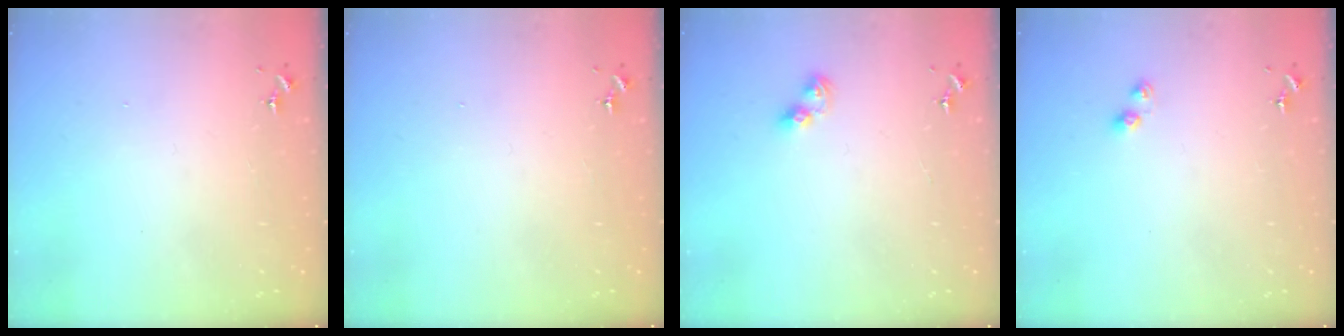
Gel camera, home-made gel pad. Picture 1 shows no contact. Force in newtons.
{"total": 0.0}
{"total": 5.9, "press": 5.9, "slide": 0.9}
{"total": 4.1, "press": 4.1, "slide": 0.5}